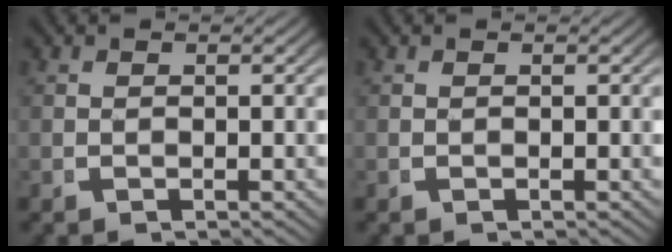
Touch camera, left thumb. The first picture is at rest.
{"total": 0.0}